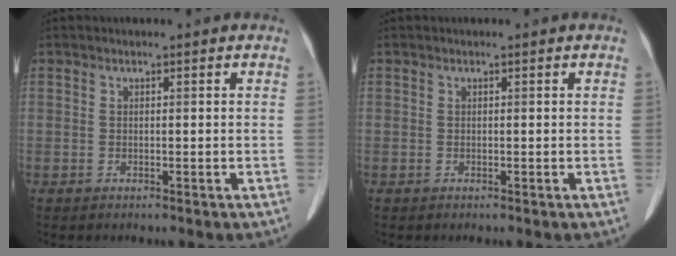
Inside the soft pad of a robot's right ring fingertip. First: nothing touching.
{"total": 0.0}